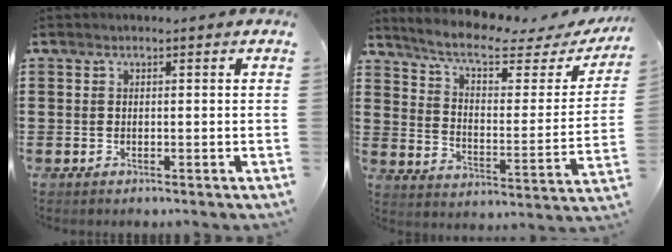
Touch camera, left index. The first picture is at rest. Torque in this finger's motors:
{"motor_torque": [1.10, -1.04, 0.35, 0.06]}